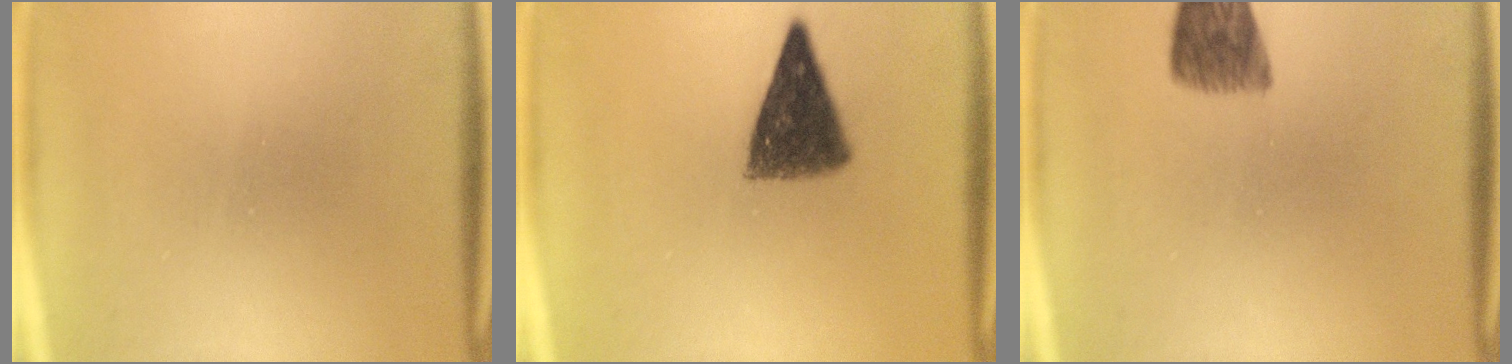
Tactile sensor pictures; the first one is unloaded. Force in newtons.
{"total": 8.9}
{"total": 6.5}